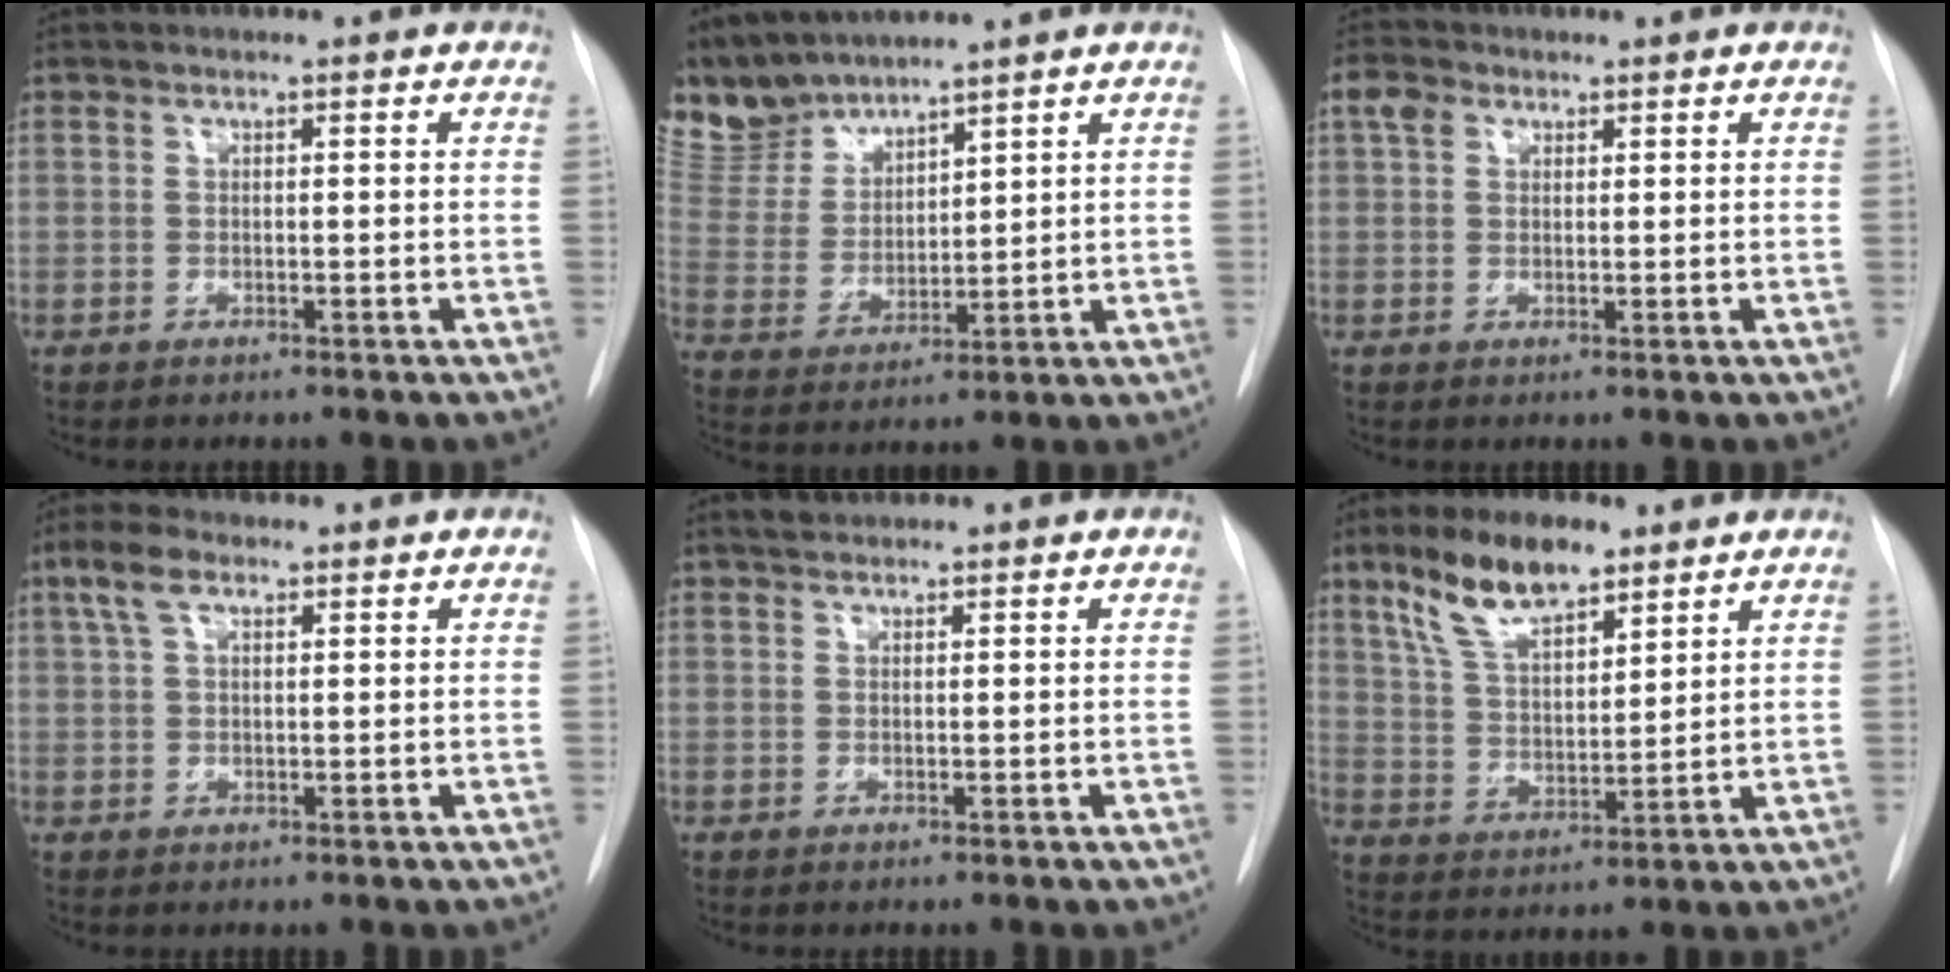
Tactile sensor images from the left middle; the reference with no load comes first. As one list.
[{"total": 8.9, "force": [8.6, 1.9, 1.5], "torque": [-0.051, 0.006, 0.193]}, {"total": 2.9, "force": [1.5, 2.2, 1.2], "torque": [-0.029, 0.013, 0.026]}, {"total": 4.4, "force": [2.4, 1.9, 3.2], "torque": [-0.073, 0.019, 0.049]}, {"total": 1.3, "force": [1.2, 0.5, 0.3], "torque": [-0.009, 0.007, 0.020]}, {"total": 11.4, "force": [7.6, 4.0, 7.4], "torque": [-0.147, 0.016, 0.147]}]